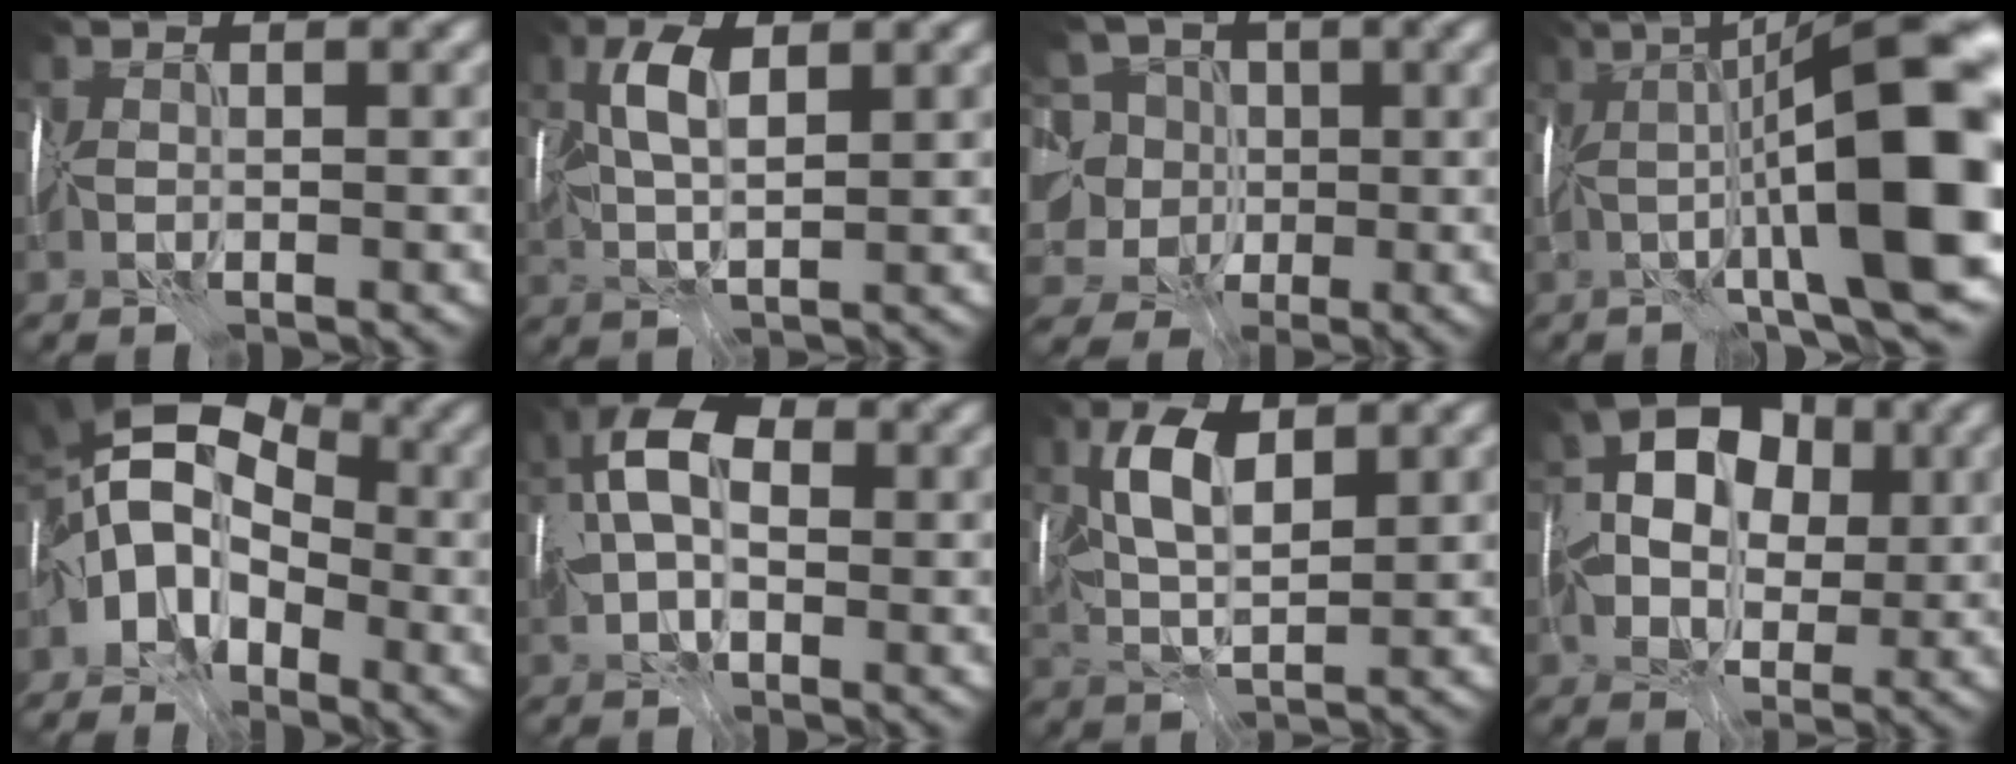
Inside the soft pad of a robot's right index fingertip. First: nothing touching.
{"total": 4.5, "force": [1.6, 1.8, 3.8], "torque": [-0.083, 0.015, 0.033]}
{"total": 9.6, "force": [-0.2, 8.7, 3.9], "torque": [-0.095, 0.036, -0.039]}
{"total": 14.2, "force": [-0.1, 3.1, 13.8], "torque": [-0.190, 0.026, 0.001]}
{"total": 8.8, "force": [-1.5, 6.3, 5.9], "torque": [-0.085, 0.026, -0.047]}
{"total": 9.5, "force": [1.7, 6.0, 7.1], "torque": [-0.135, 0.036, 0.012]}
{"total": 6.1, "force": [2.2, 2.8, 5.0], "torque": [-0.104, 0.018, 0.041]}
{"total": 8.3, "force": [1.3, 6.2, 5.3], "torque": [-0.073, 0.020, 0.013]}